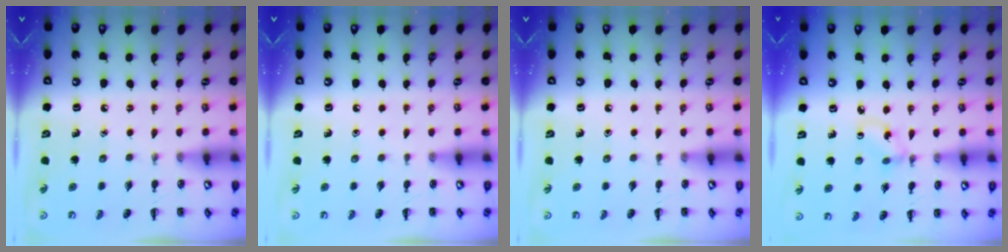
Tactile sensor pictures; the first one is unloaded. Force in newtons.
{"total": 0.0}
{"total": 0.0}
{"total": 1.4, "press": 1.3, "slide": 0.6}